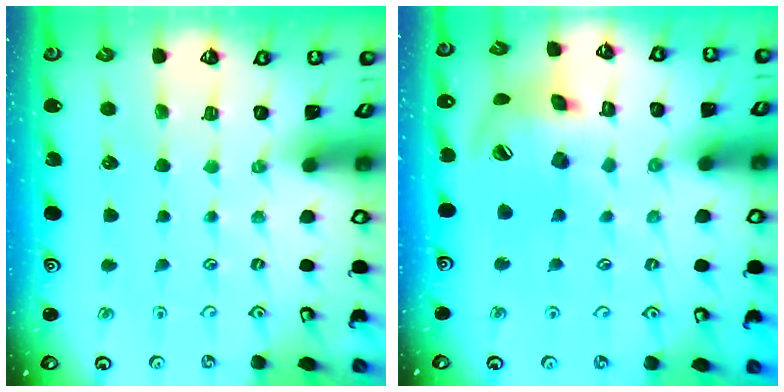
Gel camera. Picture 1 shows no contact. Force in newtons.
{"total": 15.8, "press": 15.6, "slide": 2.5}